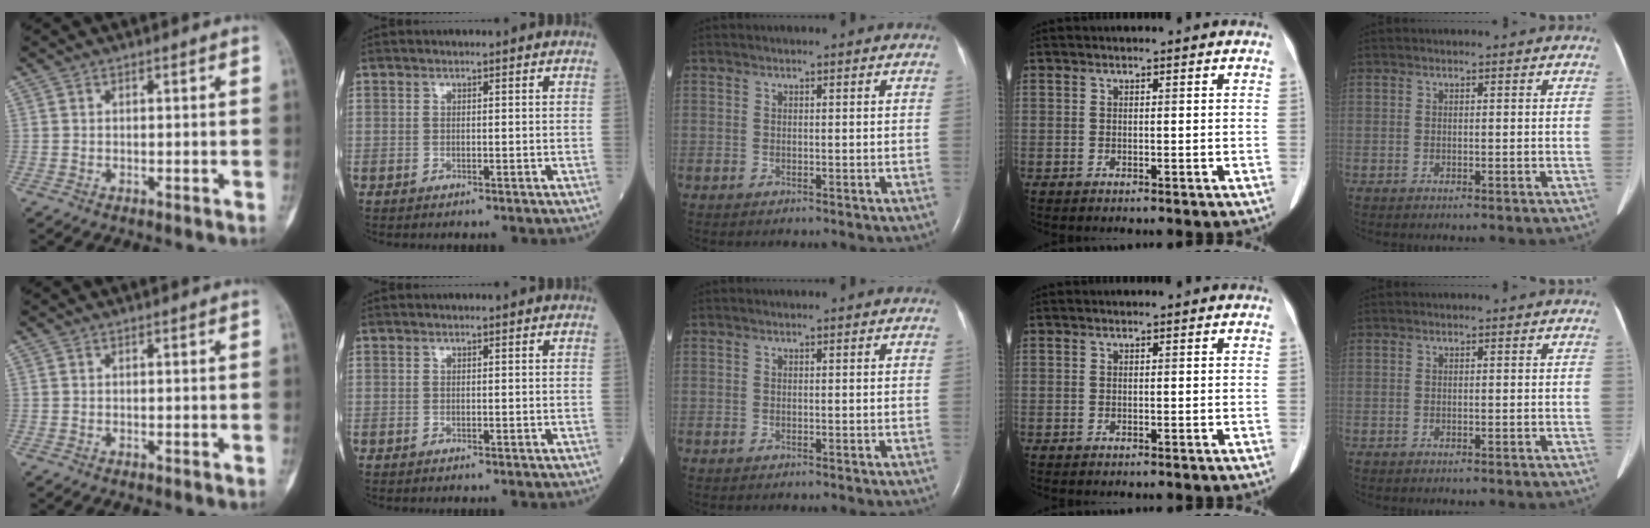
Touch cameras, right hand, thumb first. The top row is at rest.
{}